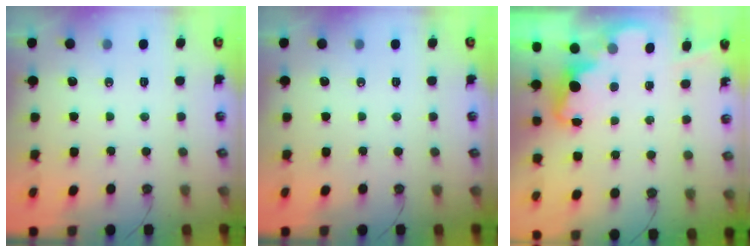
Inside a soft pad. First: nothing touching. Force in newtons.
{"total": 0.0}
{"total": 2.0, "press": 1.9, "slide": 0.6}